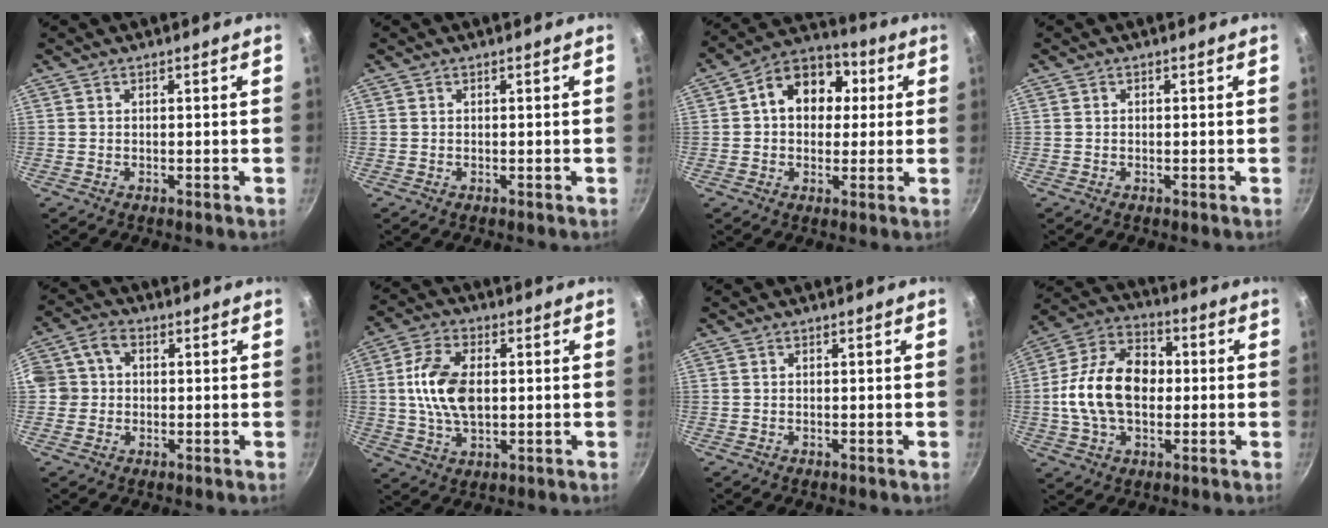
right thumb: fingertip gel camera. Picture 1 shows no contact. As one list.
[{"total": 0.0}, {"total": 13.1, "force": [2.3, 10.0, 8.1], "torque": [-0.083, 0.024, 0.018]}, {"total": 0.0}, {"total": 5.5, "force": [0.1, 4.9, 2.6], "torque": [-0.028, 0.009, -0.012]}, {"total": 11.5, "force": [0.8, 6.8, 9.3], "torque": [-0.165, 0.011, 0.012]}, {"total": 0.0}, {"total": 17.0, "force": [-0.2, 11.5, 12.6], "torque": [-0.192, 0.031, -0.018]}]